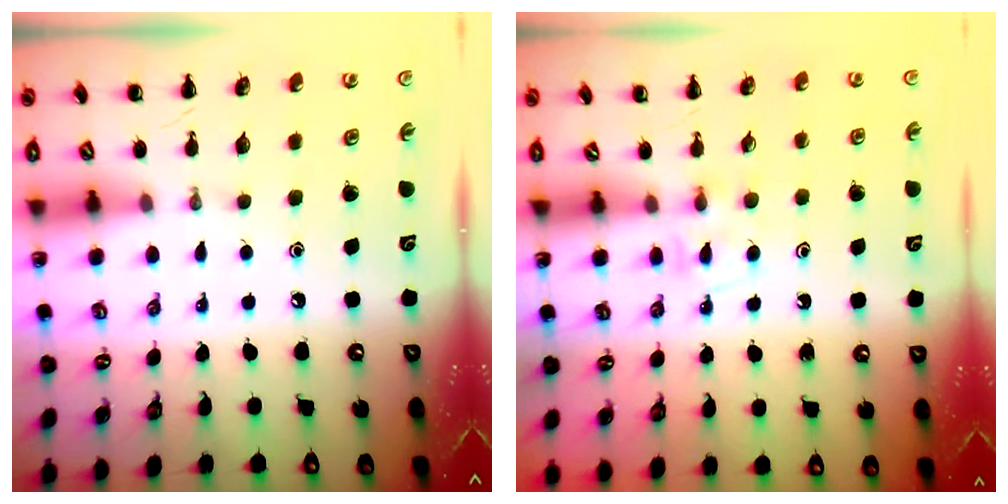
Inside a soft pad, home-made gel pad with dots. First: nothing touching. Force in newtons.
{"total": 3.9, "press": 3.5, "slide": 1.6}